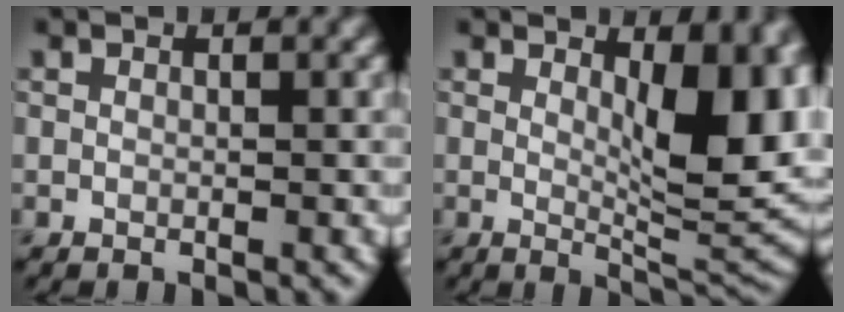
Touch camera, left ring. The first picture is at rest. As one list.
[{"total": 8.8, "force": [1.8, 3.2, 8.0], "torque": [-0.105, -0.007, 0.033]}]